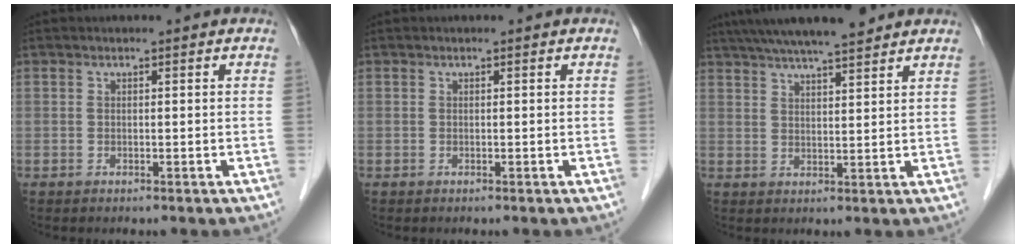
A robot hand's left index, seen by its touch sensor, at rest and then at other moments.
{"total": 0.0}
{"total": 12.0, "force": [10.3, 1.0, 6.1], "torque": [-0.102, 0.027, 0.157]}